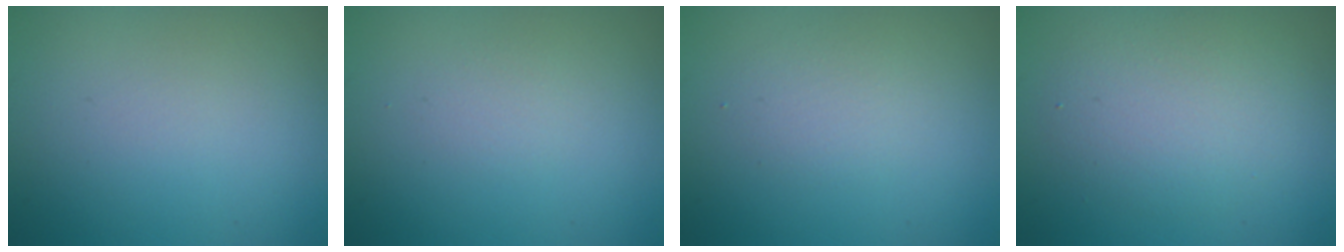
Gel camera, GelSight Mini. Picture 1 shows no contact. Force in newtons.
{"total": 0.9, "press": 0.9, "slide": 0.0}
{"total": 1.5, "press": 1.5, "slide": 0.1}
{"total": 3.9, "press": 3.9, "slide": 0.3}